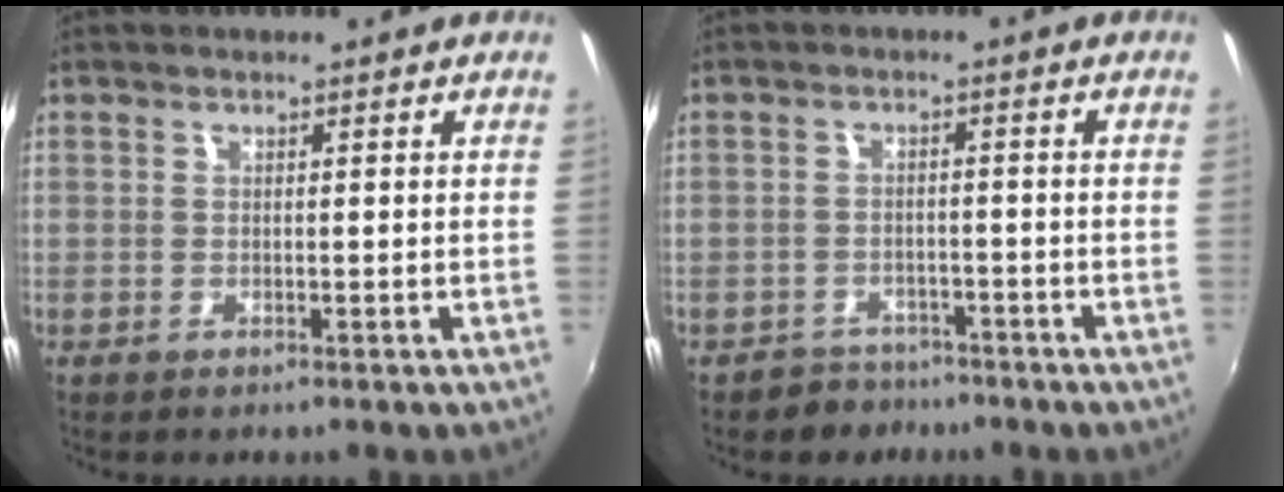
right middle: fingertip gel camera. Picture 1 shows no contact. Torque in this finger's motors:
{"motor_torque": [0.04, -0.25, 0.01, -0.01]}